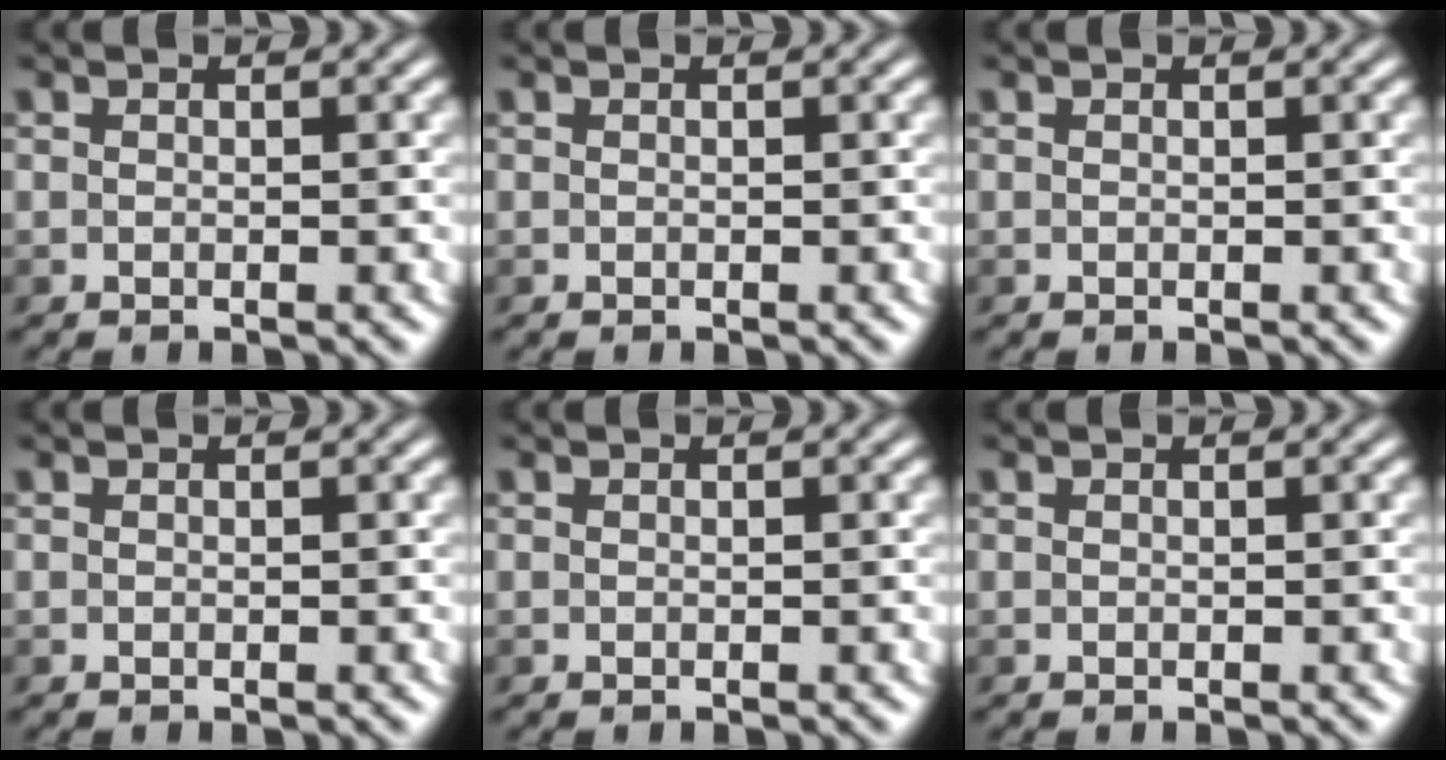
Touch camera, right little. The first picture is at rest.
{"total": 0.0}
{"total": 0.0}
{"total": 0.0}
{"total": 0.0}
{"total": 0.0}